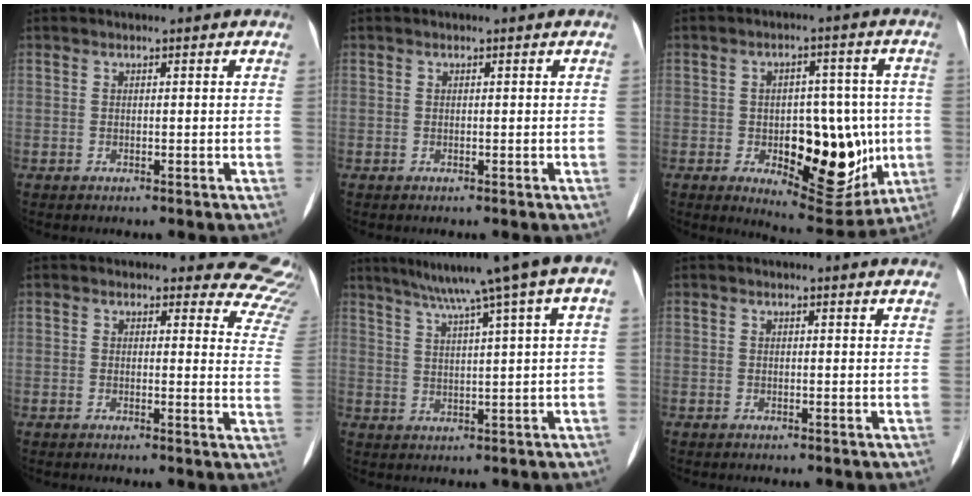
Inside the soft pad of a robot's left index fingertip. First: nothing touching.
{"total": 0.0}
{"total": 14.9, "force": [-3.1, 6.9, 12.8], "torque": [-0.157, 0.003, -0.025]}
{"total": 10.0, "force": [9.7, 2.6, -0.3], "torque": [0.056, -0.083, 0.053]}
{"total": 11.4, "force": [6.9, -1.0, 9.0], "torque": [-0.136, 0.034, 0.098]}
{"total": 3.8, "force": [3.6, 0.2, 1.0], "torque": [-0.017, 0.000, 0.023]}